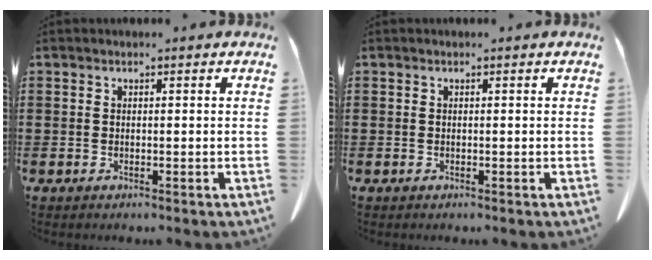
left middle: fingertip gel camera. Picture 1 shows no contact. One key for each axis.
{"total": 0.0}